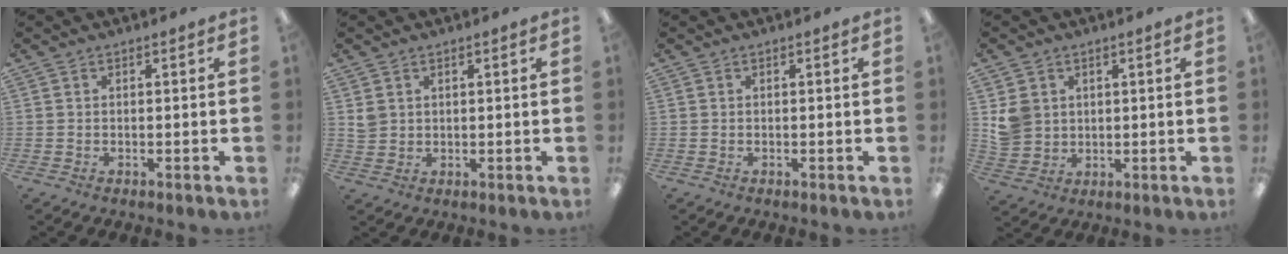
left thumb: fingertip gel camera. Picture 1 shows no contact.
{"total": 2.7, "force": [1.3, 2.2, 0.6], "torque": [-0.008, -0.001, 0.024]}
{"total": 0.0}
{"total": 5.8, "force": [2.2, 5.3, 1.1], "torque": [-0.021, 0.003, 0.043]}